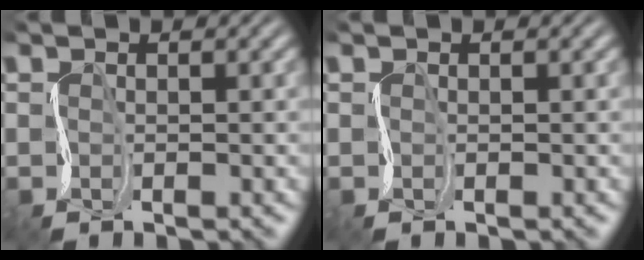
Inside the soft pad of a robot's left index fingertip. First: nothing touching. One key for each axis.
{"total": 0.0}